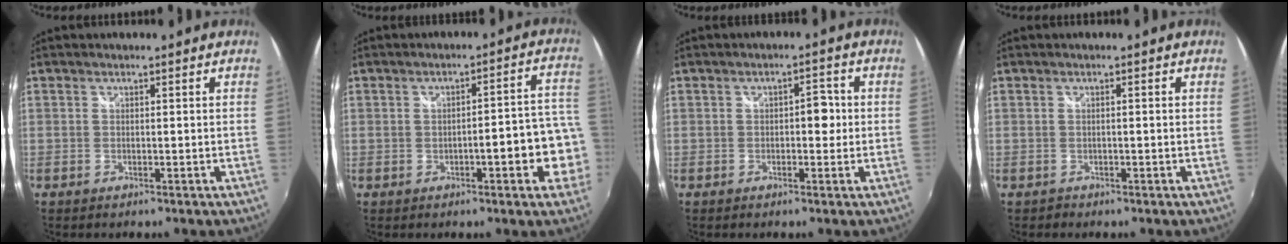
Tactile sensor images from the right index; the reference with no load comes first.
{"total": 8.3, "force": [-2.7, 1.6, 7.7], "torque": [-0.091, 0.015, -0.025]}
{"total": 2.8, "force": [-0.2, 1.7, 2.2], "torque": [-0.030, 0.007, -0.004]}
{"total": 0.6, "force": [-0.4, 0.4, 0.3], "torque": [-0.007, 0.001, -0.004]}